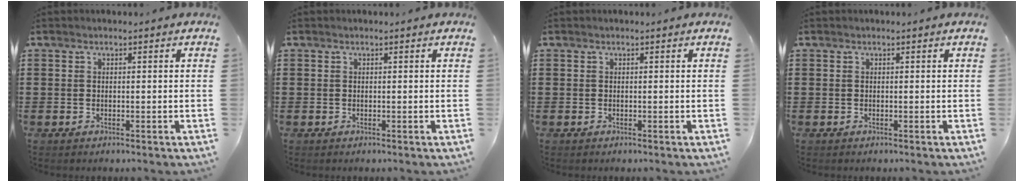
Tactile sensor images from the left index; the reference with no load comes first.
{"total": 0.0}
{"total": 0.0}
{"total": 0.0}